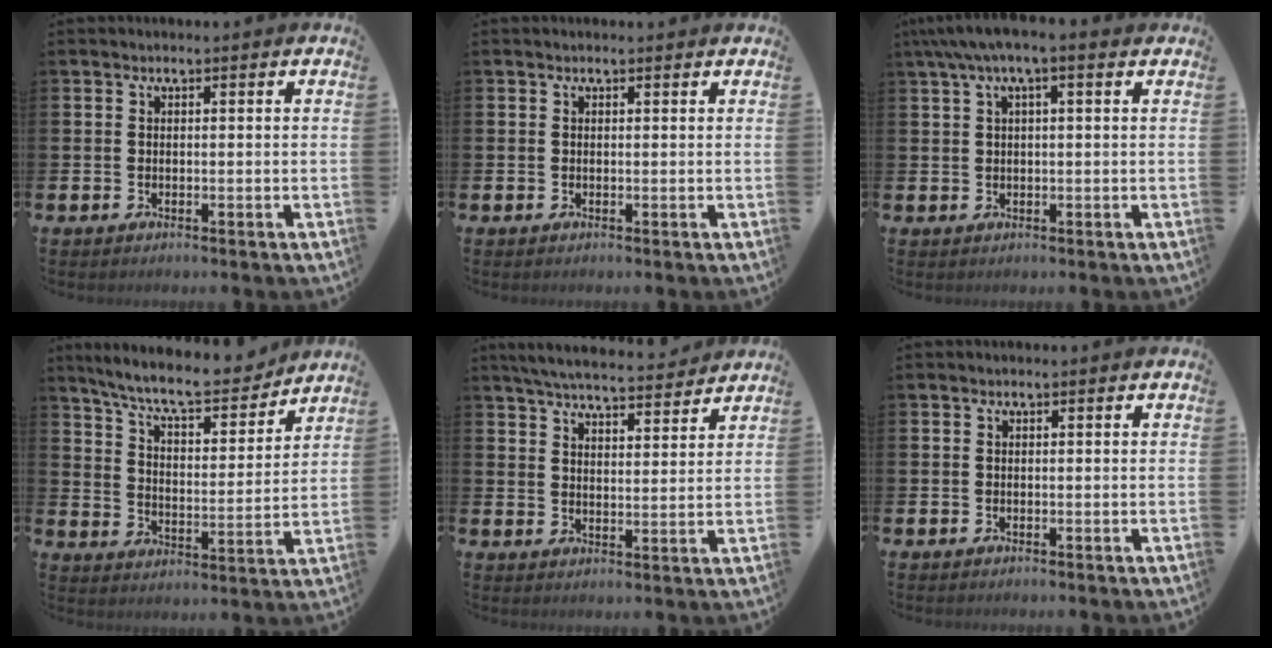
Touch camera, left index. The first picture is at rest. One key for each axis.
{"total": 0.0}
{"total": 3.6, "fx": 1.8, "fy": 0.9, "fz": 3.0, "tx": -0.056, "ty": 0.004, "tz": 0.029}
{"total": 9.2, "fx": 8.4, "fy": 1.7, "fz": 3.4, "tx": -0.096, "ty": -0.056, "tz": 0.143}
{"total": 5.9, "fx": 5.8, "fy": 0.4, "fz": 1.2, "tx": -0.039, "ty": -0.036, "tz": 0.102}
{"total": 0.0}